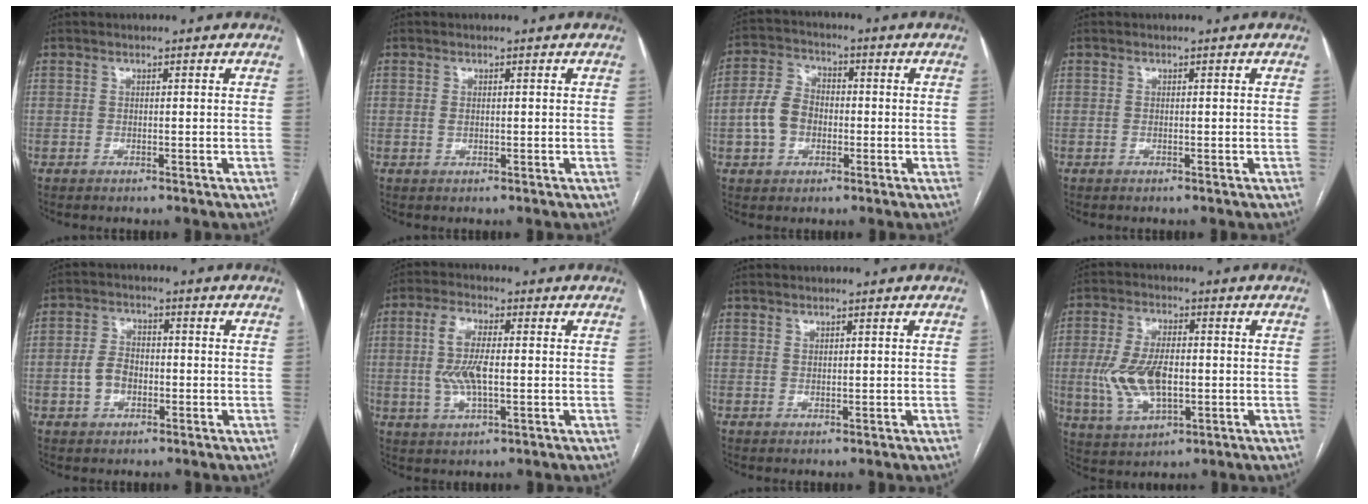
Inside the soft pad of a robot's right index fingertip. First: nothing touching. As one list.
[{"total": 0.8, "force": [0.1, 0.5, 0.6], "torque": [-0.013, 0.000, 0.002]}, {"total": 7.3, "force": [-1.4, 5.5, 4.6], "torque": [-0.112, 0.025, -0.027]}, {"total": 0.0}, {"total": 4.7, "force": [-0.9, 3.4, 3.1], "torque": [-0.067, 0.011, -0.014]}, {"total": 7.3, "force": [0.1, 2.5, 6.9], "torque": [-0.149, 0.004, 0.003]}, {"total": 0.5, "force": [0.5, 0.1, 0.1], "torque": [-0.002, -0.005, 0.010]}, {"total": 10.5, "force": [-1.0, 4.8, 9.3], "torque": [-0.201, 0.004, -0.010]}]